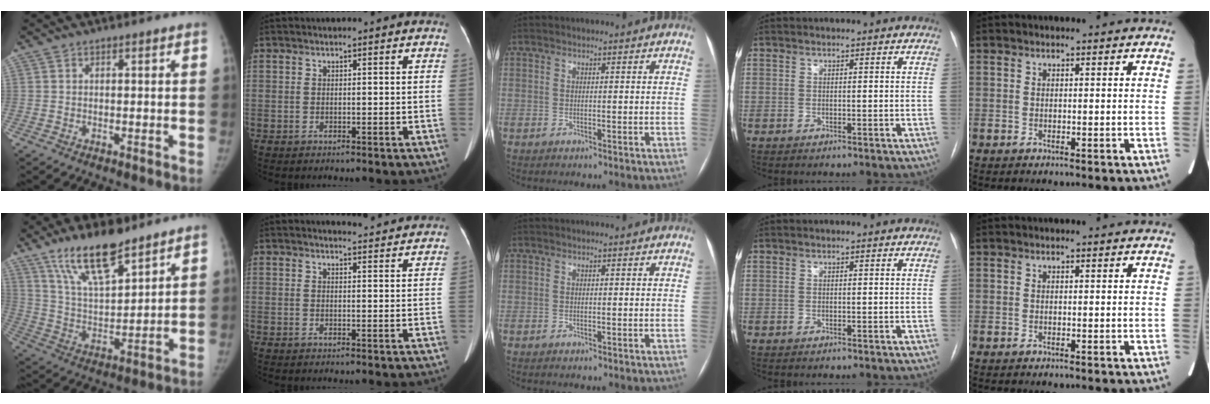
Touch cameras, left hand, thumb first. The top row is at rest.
{"thumb": {"total": 14.8, "force": [10.6, 4.9, 9.1], "torque": [-0.138, -0.061, 0.203]}, "index": {"total": 4.2, "force": [4.1, 0.3, 0.5], "torque": [-0.015, 0.005, 0.046]}}